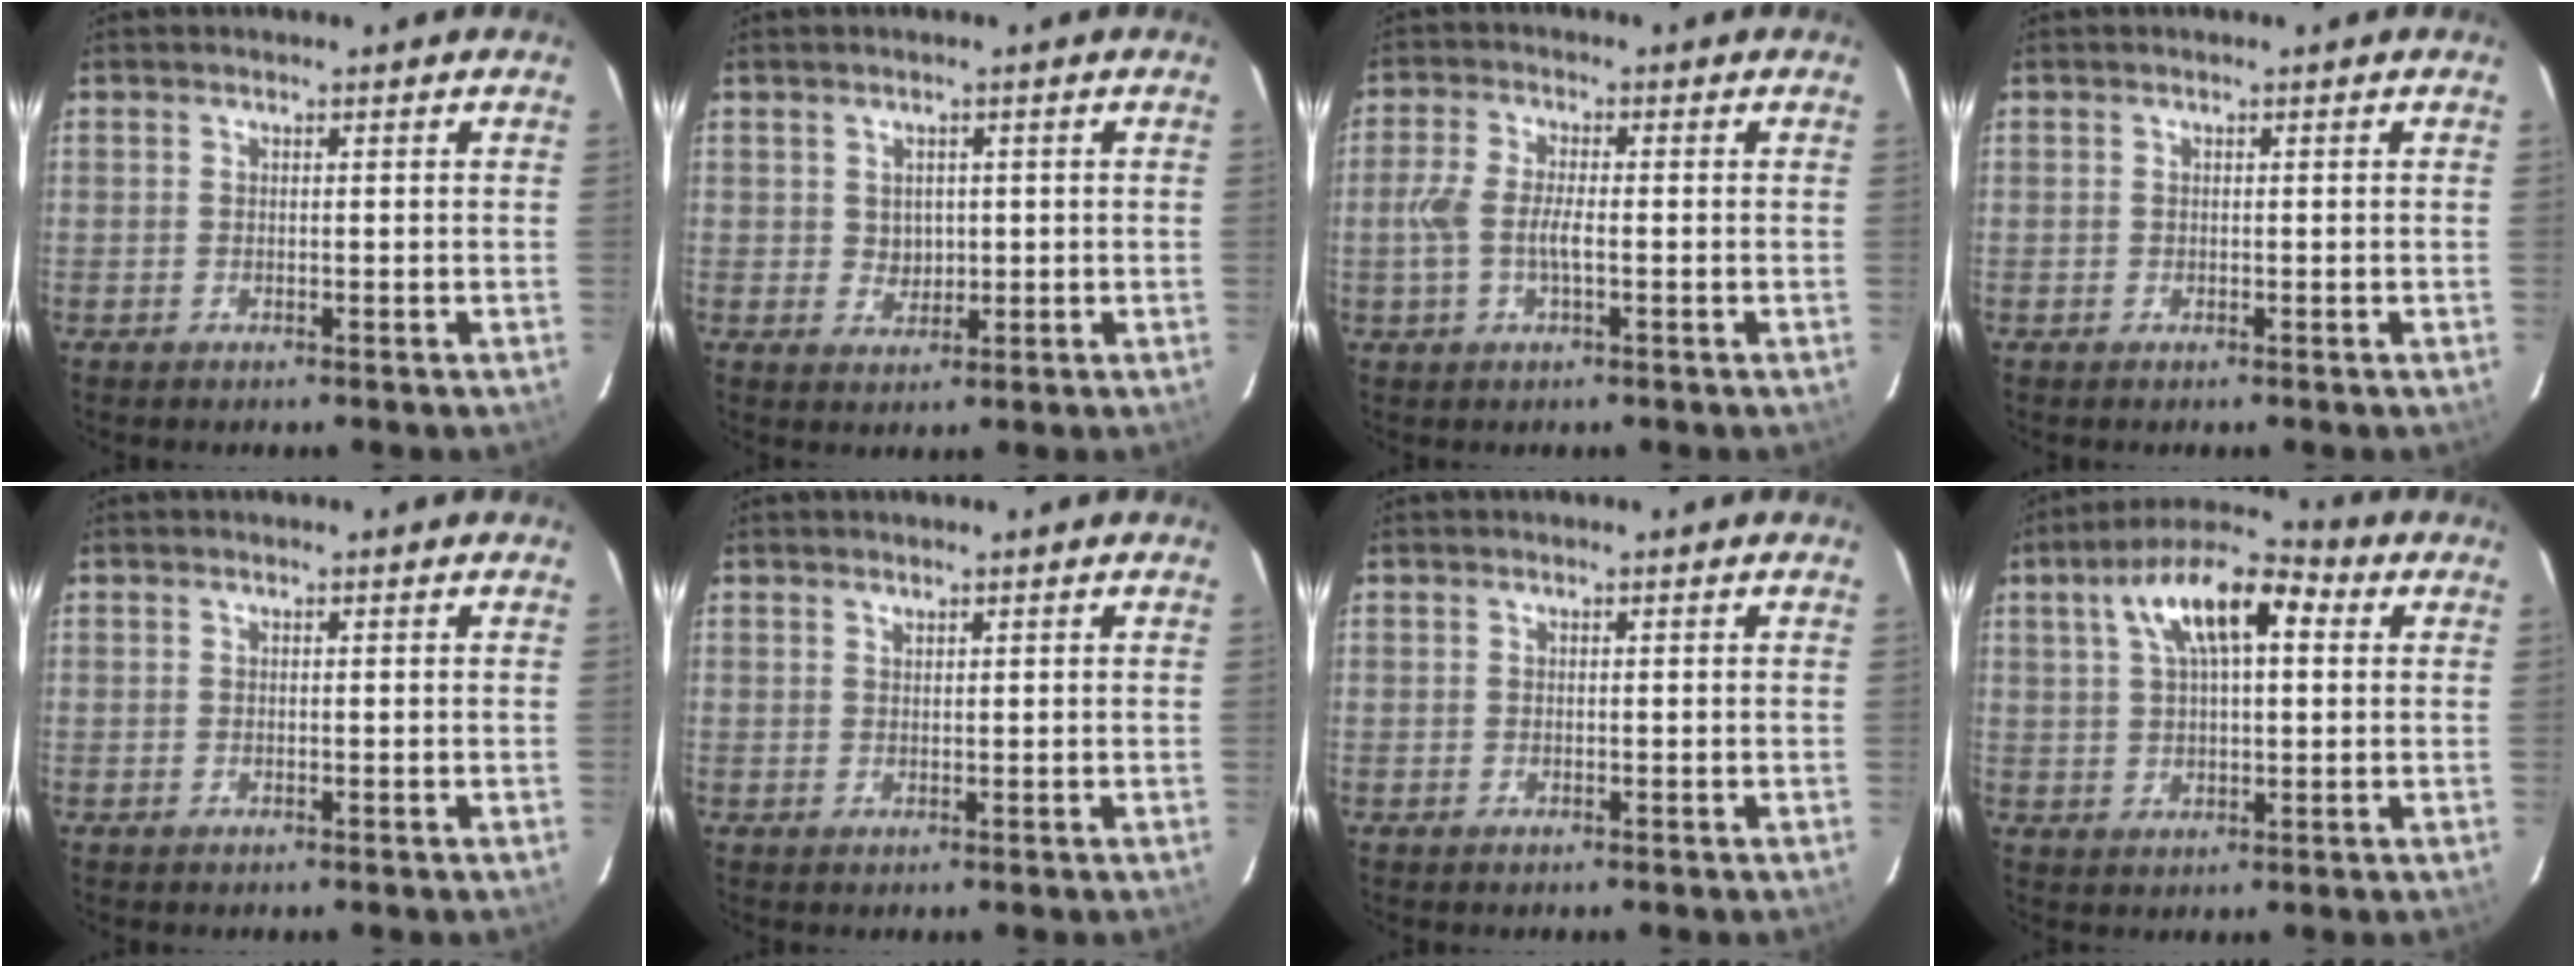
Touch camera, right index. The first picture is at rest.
{"total": 2.8, "force": [0.5, 2.7, 0.9], "torque": [-0.011, 0.003, 0.014]}
{"total": 5.8, "force": [-1.0, 2.1, 5.3], "torque": [-0.115, 0.002, -0.022]}
{"total": 0.0}
{"total": 0.0}
{"total": 0.6, "force": [0.6, 0.1, 0.0], "torque": [0.000, 0.000, 0.012]}
{"total": 0.0}
{"total": 13.2, "force": [4.6, 5.3, 11.1], "torque": [-0.198, 0.035, 0.071]}